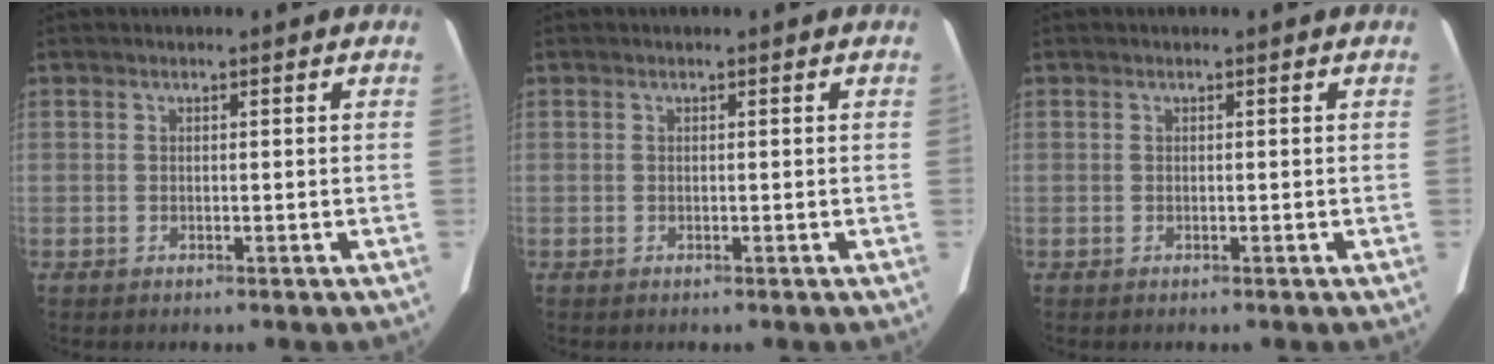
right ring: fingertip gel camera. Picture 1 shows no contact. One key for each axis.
{"total": 0.0}
{"total": 0.0}